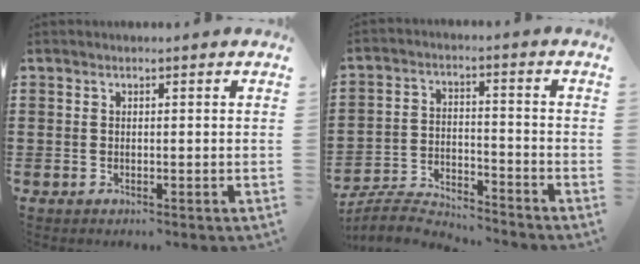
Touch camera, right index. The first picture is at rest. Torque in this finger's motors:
{"motor_torque": [-0.67, 0.57, -0.80, -0.21]}